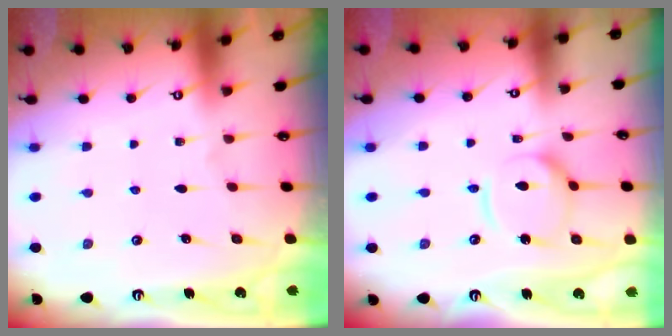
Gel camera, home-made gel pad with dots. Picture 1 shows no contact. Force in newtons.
{"total": 11.9, "press": 11.8, "slide": 1.1}